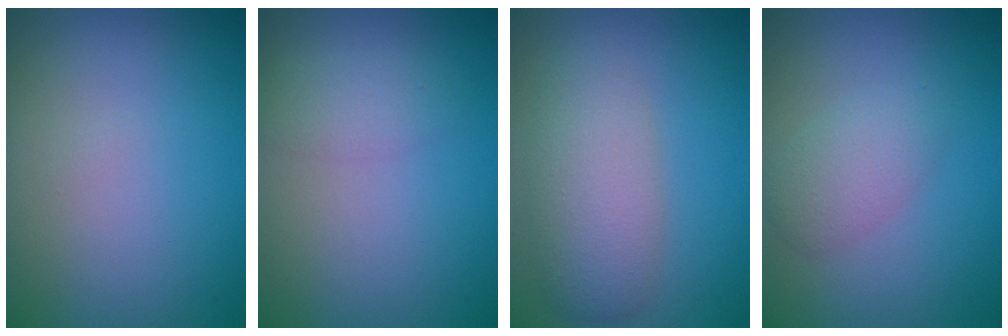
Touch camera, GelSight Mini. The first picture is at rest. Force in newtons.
{"total": 1.7, "press": 1.7, "slide": 0.1}
{"total": 4.6, "press": 4.5, "slide": 0.3}
{"total": 2.4, "press": 2.4, "slide": 0.1}